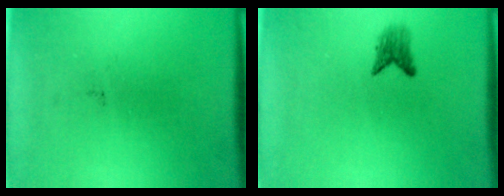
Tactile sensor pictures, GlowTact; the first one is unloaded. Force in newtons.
{"total": 1.8}